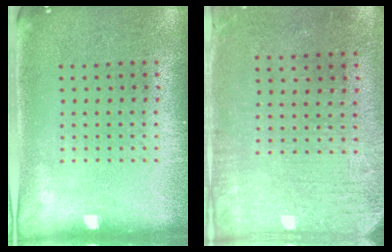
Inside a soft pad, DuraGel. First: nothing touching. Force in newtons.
{"total": 3.1, "press": 2.6, "slide": 1.7}